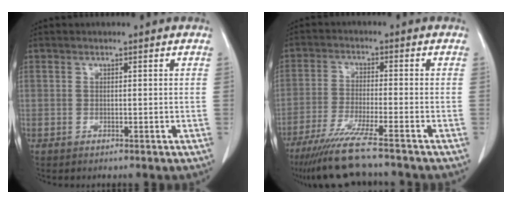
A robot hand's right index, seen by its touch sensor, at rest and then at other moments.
{"total": 11.1, "force": [-9.1, -0.3, 6.4], "torque": [-0.107, -0.035, -0.150]}